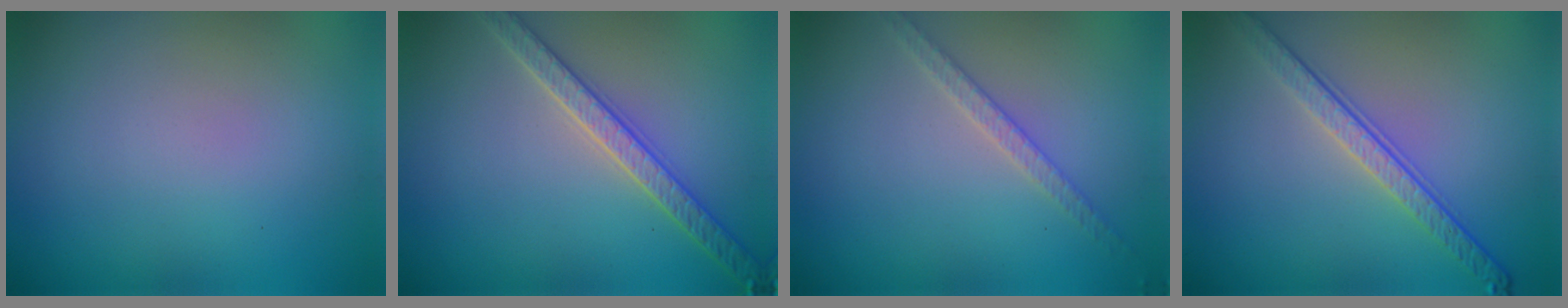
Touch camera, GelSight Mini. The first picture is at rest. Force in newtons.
{"total": 3.3, "press": 3.2, "slide": 0.6}
{"total": 1.9, "press": 1.9, "slide": 0.4}
{"total": 3.8, "press": 3.0, "slide": 2.4}